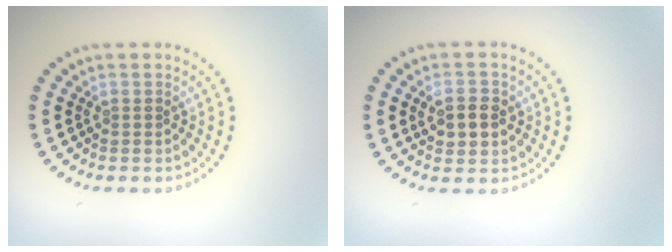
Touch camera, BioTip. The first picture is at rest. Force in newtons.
{"total": 3.0, "press": 3.0, "slide": 0.3}